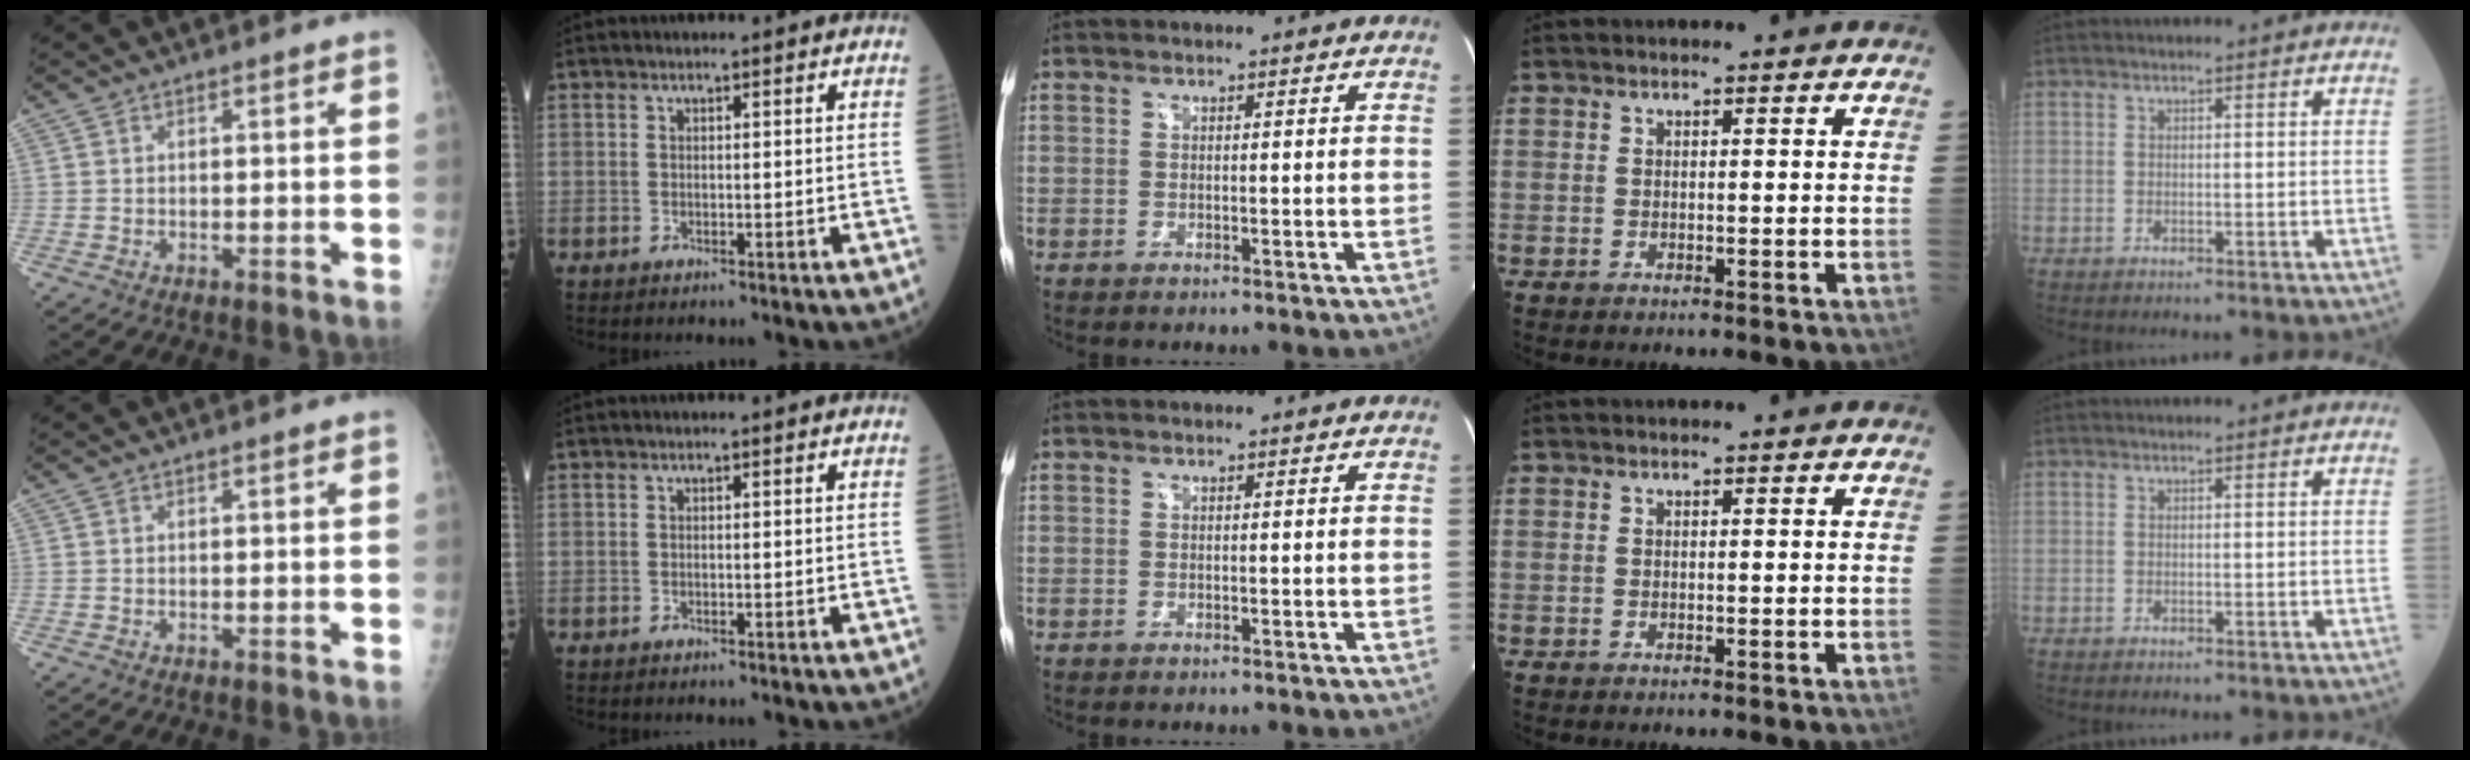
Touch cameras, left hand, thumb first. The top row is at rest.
{}